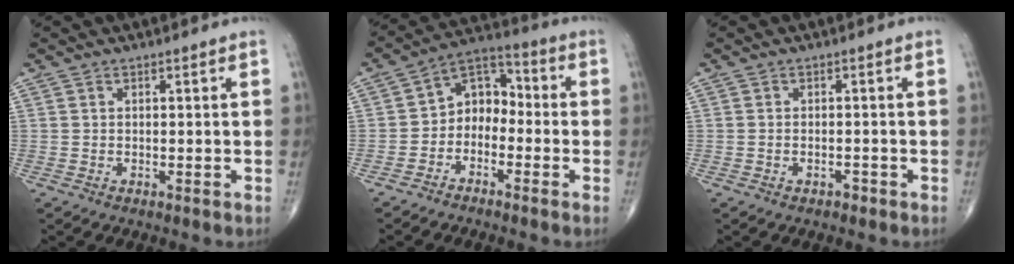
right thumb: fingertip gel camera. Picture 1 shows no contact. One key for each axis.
{"total": 7.9, "fx": -2.5, "fy": 6.0, "fz": 4.6, "tx": -0.043, "ty": 0.050, "tz": -0.063}
{"total": 1.2, "fx": -0.8, "fy": 0.7, "fz": 0.6, "tx": -0.012, "ty": 0.007, "tz": -0.012}